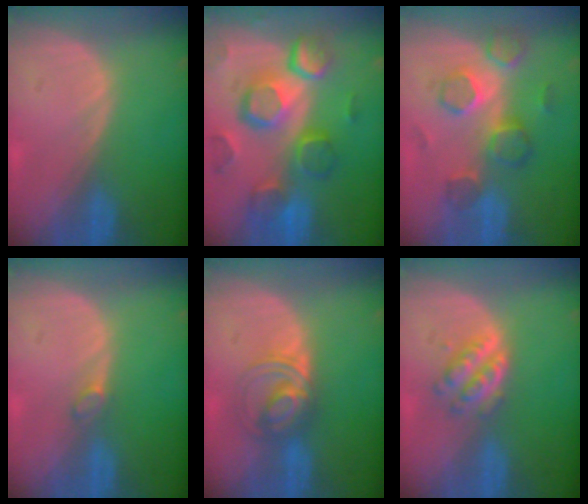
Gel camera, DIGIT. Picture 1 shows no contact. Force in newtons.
{"total": 12.3, "press": 10.6, "slide": 6.2}
{"total": 7.8, "press": 7.5, "slide": 2.1}
{"total": 1.2, "press": 1.1, "slide": 0.2}
{"total": 5.5, "press": 5.5, "slide": 0.6}
{"total": 4.9, "press": 4.4, "slide": 2.2}